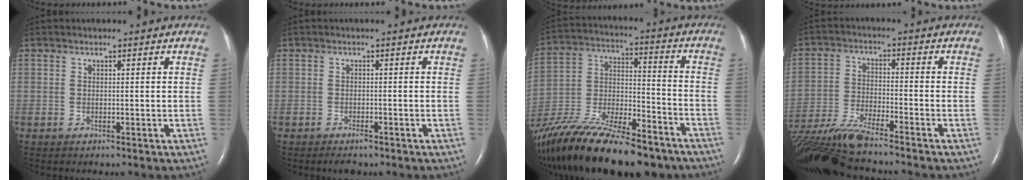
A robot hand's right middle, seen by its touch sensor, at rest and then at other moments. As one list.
[{"total": 1.7, "force": [-1.2, 0.5, 1.0], "torque": [-0.020, -0.003, -0.016]}, {"total": 26.4, "force": [-20.7, 6.5, 15.1], "torque": [-0.288, -0.032, -0.345]}, {"total": 15.3, "force": [-13.5, 1.9, 7.0], "torque": [-0.144, -0.023, -0.232]}]